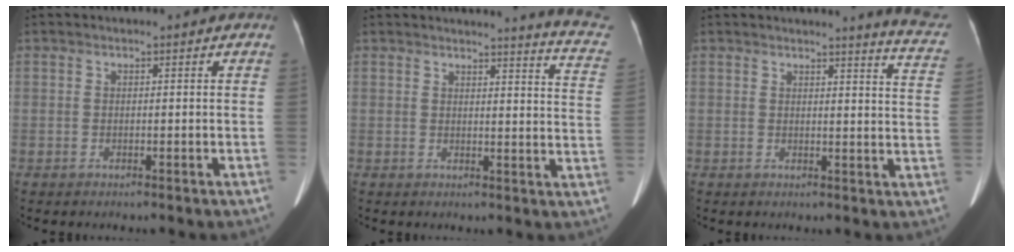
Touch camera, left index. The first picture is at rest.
{"total": 11.6, "force": [11.2, -0.5, 2.9], "torque": [-0.021, -0.090, 0.094]}
{"total": 8.7, "force": [8.4, -0.7, 2.1], "torque": [-0.016, -0.075, 0.066]}